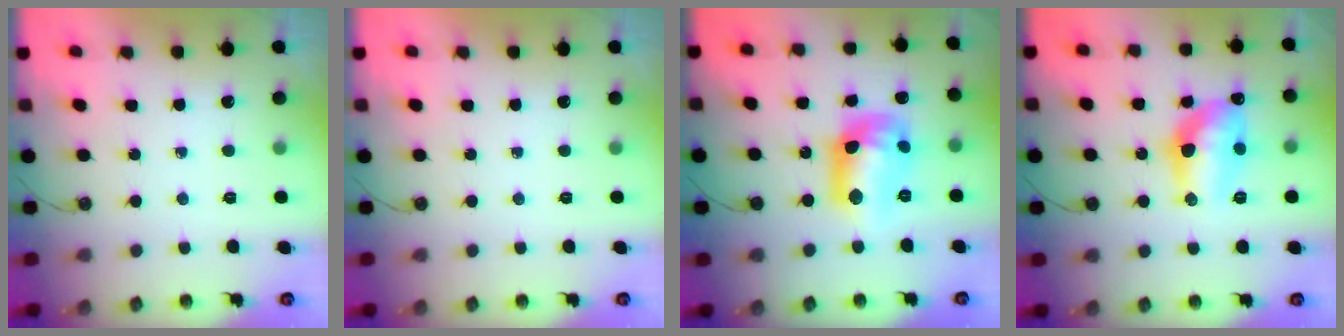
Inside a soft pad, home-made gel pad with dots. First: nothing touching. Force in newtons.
{"total": 0.0}
{"total": 14.5, "press": 14.4, "slide": 1.0}
{"total": 15.2, "press": 14.6, "slide": 4.3}